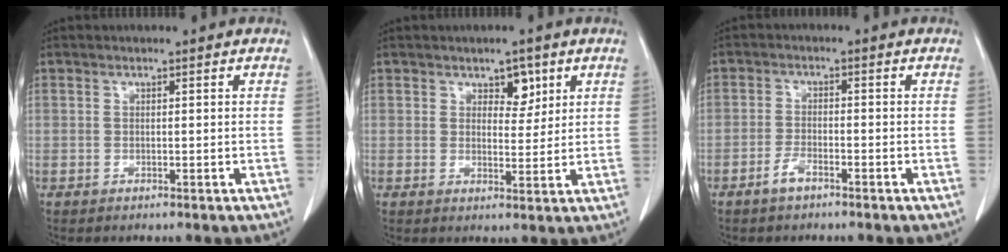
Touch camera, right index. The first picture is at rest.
{"total": 3.8, "force": [2.1, 2.1, 2.3], "torque": [-0.026, 0.000, 0.032]}
{"total": 2.5, "force": [-1.8, 0.7, 1.6], "torque": [-0.033, 0.002, -0.037]}